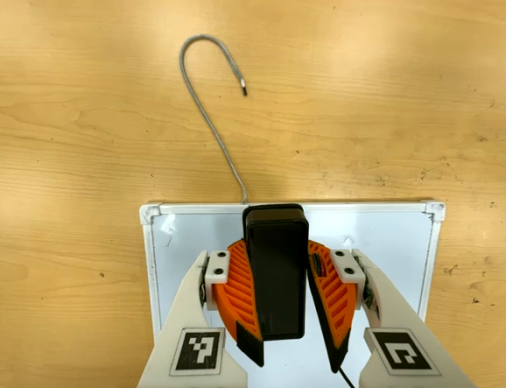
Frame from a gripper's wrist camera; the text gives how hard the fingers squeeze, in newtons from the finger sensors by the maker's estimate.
{"total": 11.9, "left": 10.8, "right": 12.9}